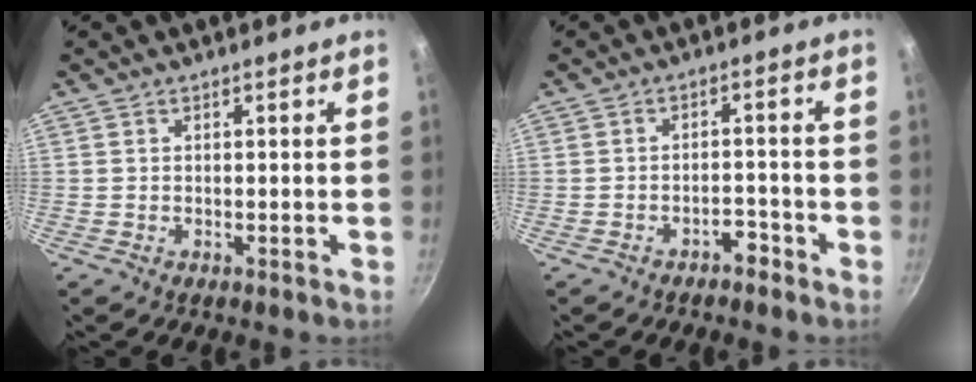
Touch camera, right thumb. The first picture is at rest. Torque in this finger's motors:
{"motor_torque": [0.26, -0.02, 0.40, -0.74, -0.01]}